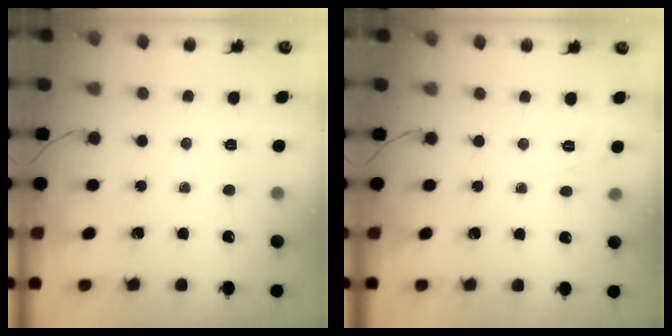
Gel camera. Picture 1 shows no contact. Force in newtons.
{"total": 2.9, "press": 2.4, "slide": 1.7}